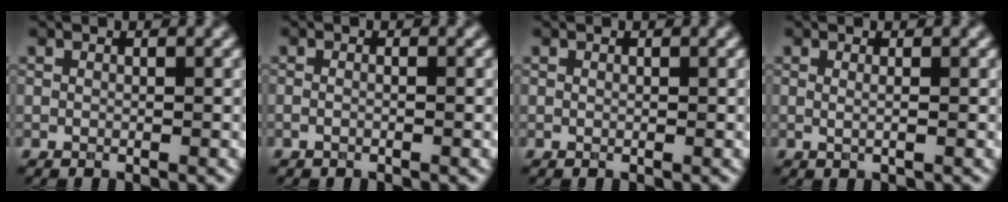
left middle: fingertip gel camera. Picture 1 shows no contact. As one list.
[{"total": 0.7, "force": [-0.3, 0.2, 0.6], "torque": [-0.012, -0.008, -0.009]}, {"total": 0.0}, {"total": 1.2, "force": [0.2, 0.4, 1.1], "torque": [-0.016, -0.003, -0.006]}]